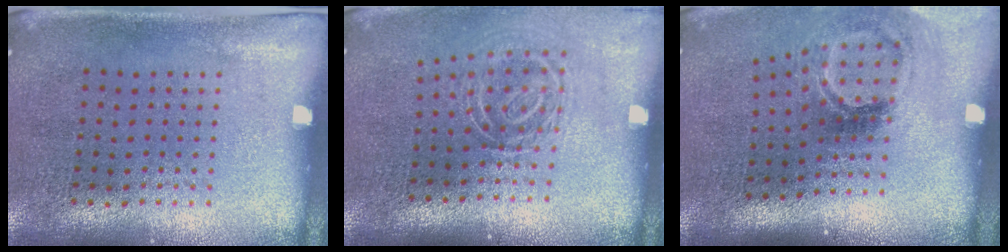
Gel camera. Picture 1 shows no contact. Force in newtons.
{"total": 1.8, "press": 1.2, "slide": 1.4}
{"total": 1.9, "press": 1.2, "slide": 1.5}